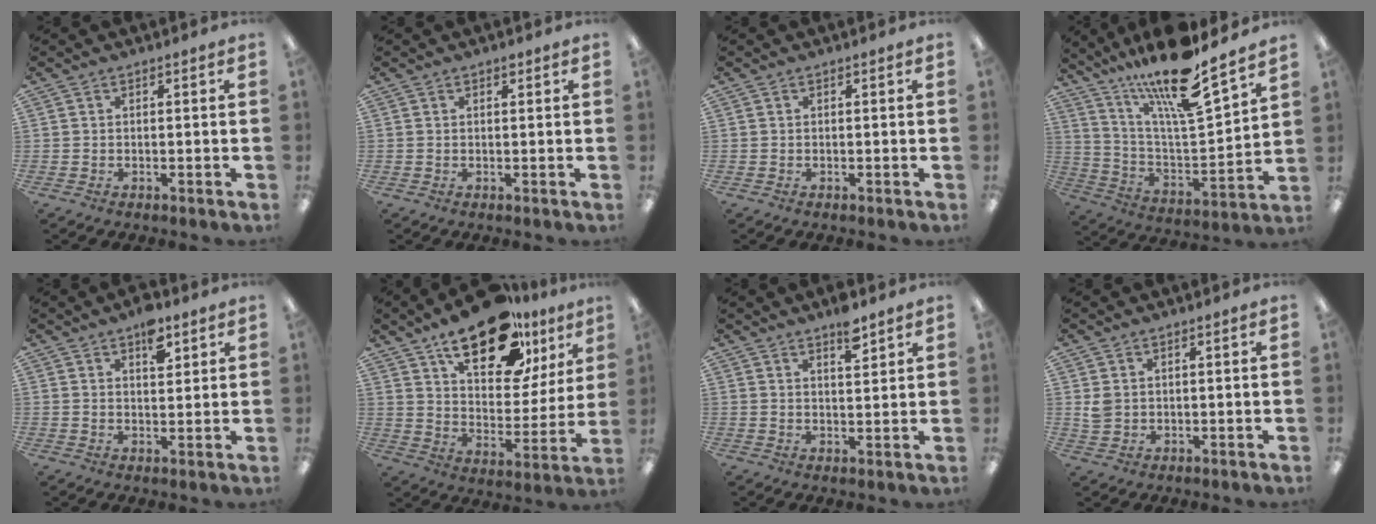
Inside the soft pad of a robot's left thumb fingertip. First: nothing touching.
{"total": 1.0, "force": [0.7, 0.3, 0.6], "torque": [-0.012, 0.001, 0.013]}
{"total": 0.0}
{"total": 19.4, "force": [15.9, 3.0, 10.7], "torque": [-0.199, -0.107, 0.265]}
{"total": 6.7, "force": [4.1, 3.3, 4.1], "torque": [-0.042, -0.022, 0.065]}
{"total": 22.7, "force": [14.4, 10.7, 14.0], "torque": [-0.206, -0.076, 0.243]}
{"total": 5.6, "force": [4.2, 1.7, 3.2], "torque": [-0.039, -0.027, 0.069]}
{"total": 3.0, "force": [1.1, 2.2, 1.7], "torque": [-0.037, 0.003, 0.021]}